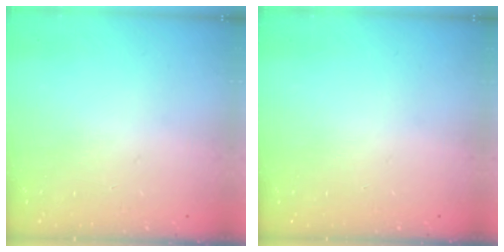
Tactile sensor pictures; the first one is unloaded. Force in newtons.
{"total": 0.0}